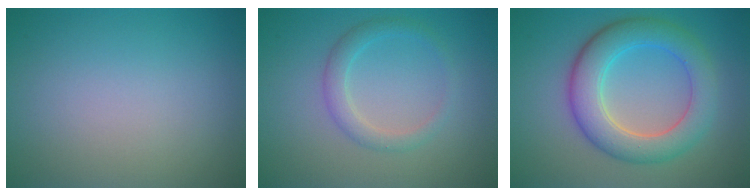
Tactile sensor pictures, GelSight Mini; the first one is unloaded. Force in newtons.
{"total": 2.1, "press": 2.1, "slide": 0.0}
{"total": 6.5, "press": 6.4, "slide": 0.5}